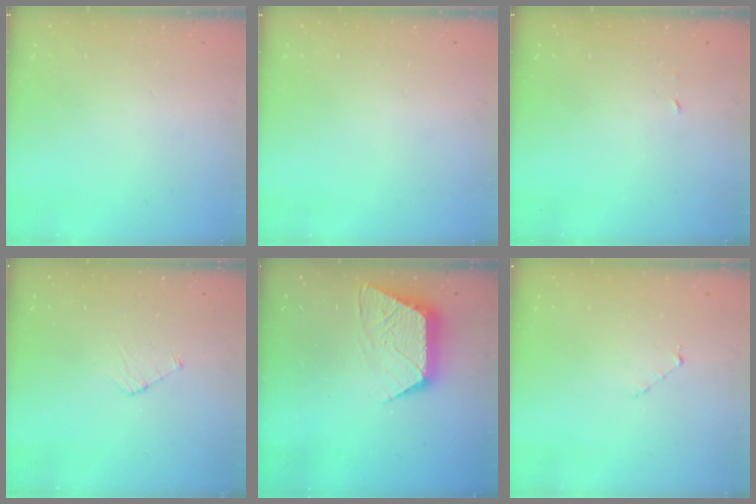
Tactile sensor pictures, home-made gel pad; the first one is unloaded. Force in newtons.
{"total": 0.0}
{"total": 1.8, "press": 1.8, "slide": 0.1}
{"total": 3.5, "press": 3.5, "slide": 0.2}
{"total": 12.2, "press": 12.2, "slide": 0.6}
{"total": 3.0, "press": 3.0, "slide": 0.3}